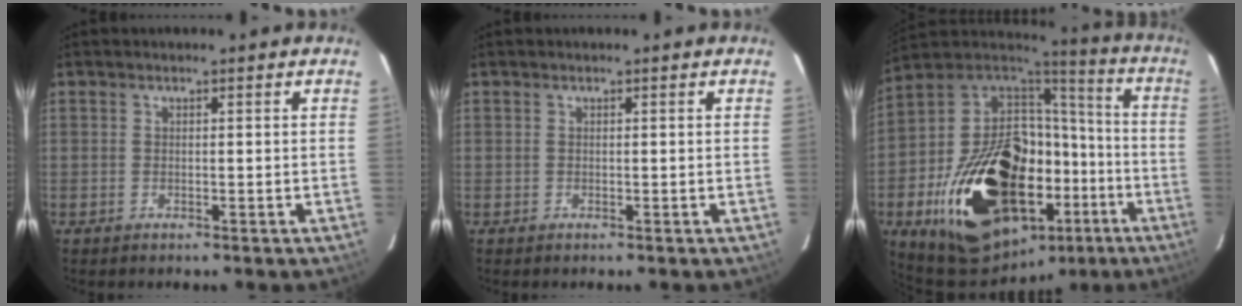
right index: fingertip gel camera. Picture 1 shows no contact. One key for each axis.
{"total": 0.0}
{"total": 37.0, "fx": -14.2, "fy": 22.7, "fz": 25.5, "tx": -0.485, "ty": 0.027, "tz": -0.197}